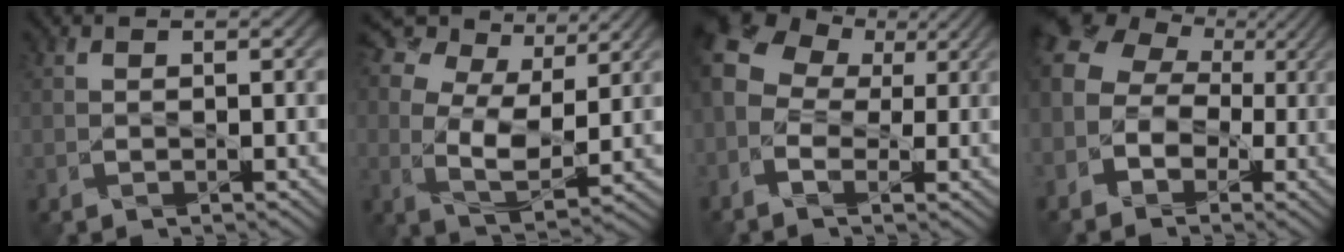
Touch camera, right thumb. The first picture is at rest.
{"total": 10.9, "force": [5.0, 6.1, 7.6], "torque": [-0.185, 0.018, 0.081]}
{"total": 10.8, "force": [1.1, 8.2, 7.0], "torque": [-0.191, 0.016, 0.009]}
{"total": 9.6, "force": [-0.3, 8.0, 5.2], "torque": [-0.136, 0.000, -0.017]}